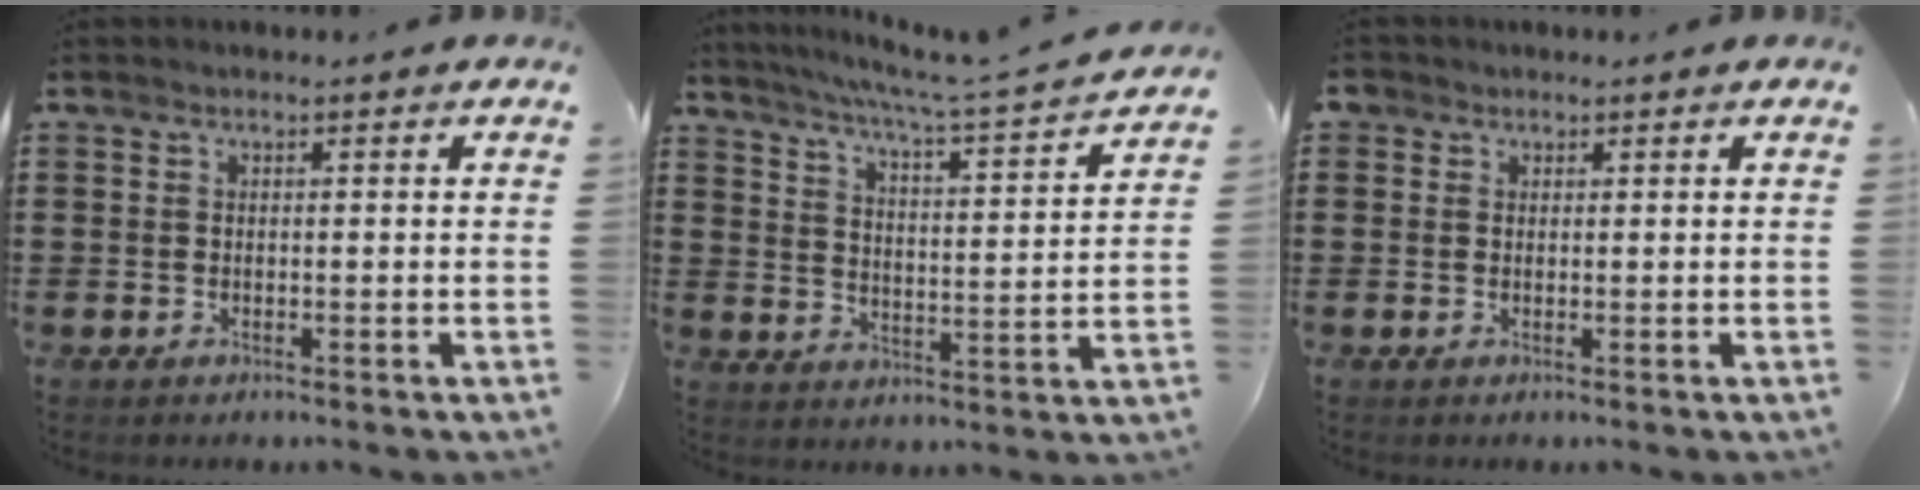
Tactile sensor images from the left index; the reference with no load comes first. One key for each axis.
{"total": 5.6, "fx": 5.1, "fy": -1.1, "fz": 2.1, "tx": -0.064, "ty": -0.043, "tz": 0.078}
{"total": 1.2, "fx": 0.6, "fy": 1.0, "fz": 0.2, "tx": -0.009, "ty": 0.007, "tz": 0.012}